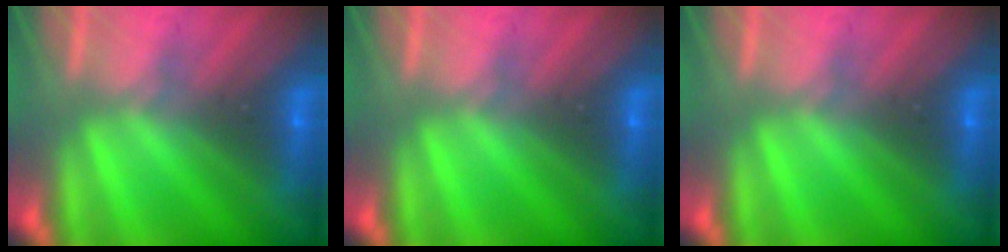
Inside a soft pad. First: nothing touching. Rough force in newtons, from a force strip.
{"total": 0.0}
{"total": 0.0}